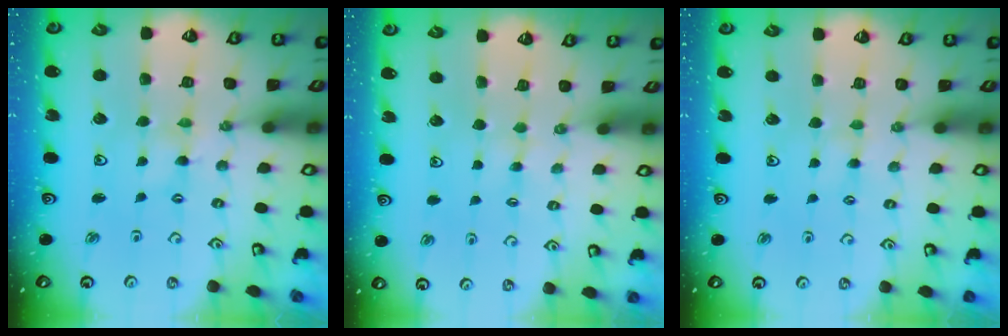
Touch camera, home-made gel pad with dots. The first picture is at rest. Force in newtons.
{"total": 2.7, "press": 2.7, "slide": 0.4}
{"total": 1.5, "press": 1.5, "slide": 0.3}